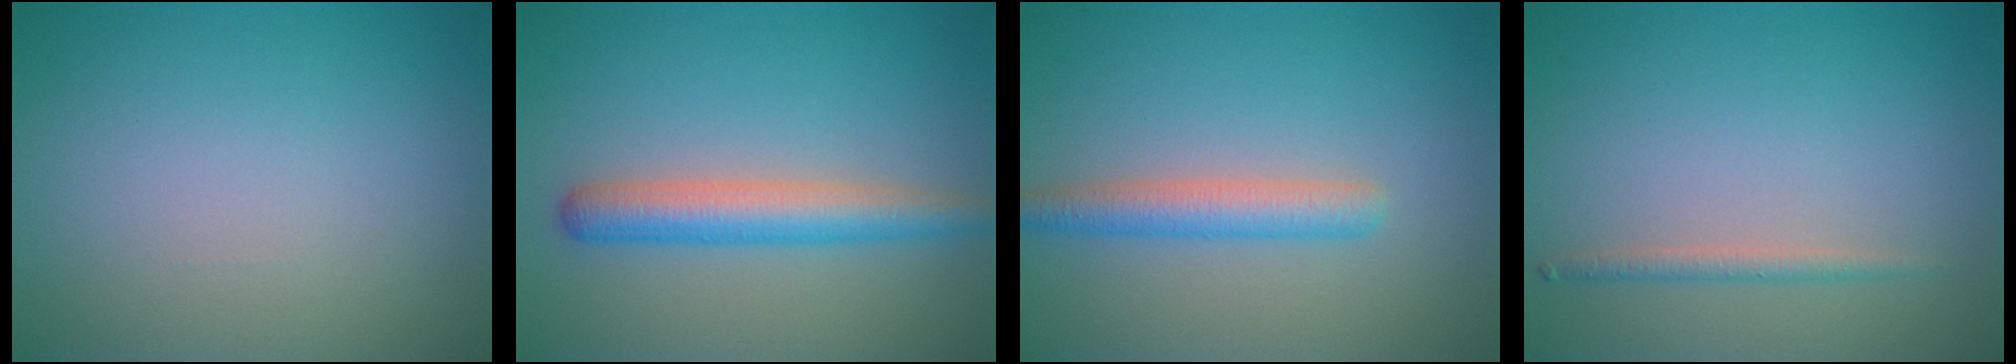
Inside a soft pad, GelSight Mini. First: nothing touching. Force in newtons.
{"total": 4.1, "press": 4.0, "slide": 0.2}
{"total": 3.0, "press": 3.0, "slide": 0.1}
{"total": 1.2, "press": 1.2, "slide": 0.0}